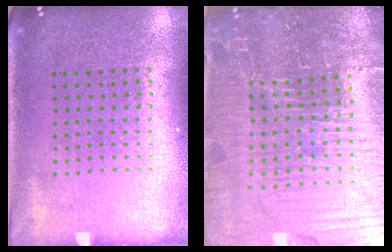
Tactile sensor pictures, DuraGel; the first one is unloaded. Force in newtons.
{"total": 6.5, "press": 5.9, "slide": 2.9}